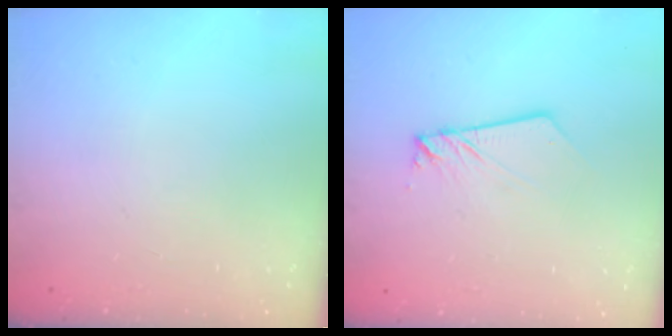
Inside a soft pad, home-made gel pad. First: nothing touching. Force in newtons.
{"total": 2.7, "press": 2.7, "slide": 0.2}